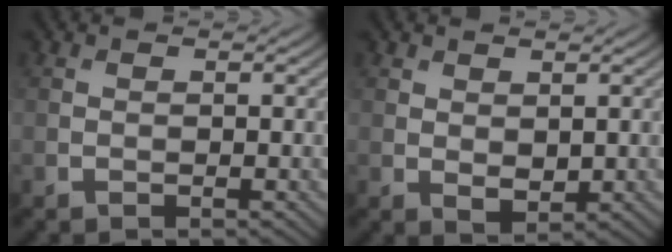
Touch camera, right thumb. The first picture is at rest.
{"total": 2.1, "force": [0.9, 1.4, 1.3], "torque": [-0.026, -0.007, 0.021]}